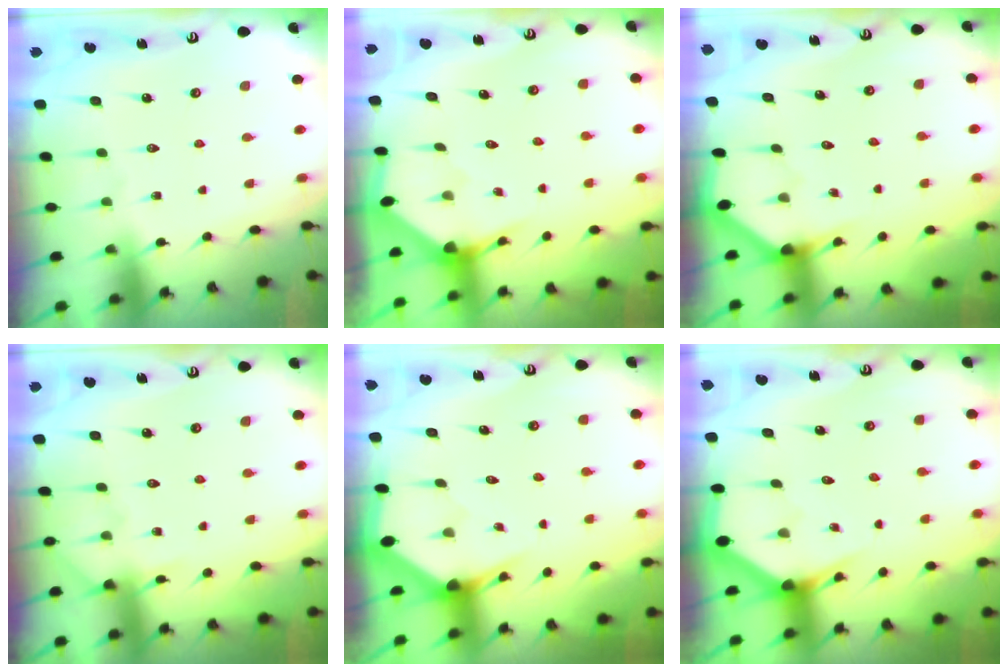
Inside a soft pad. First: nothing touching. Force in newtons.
{"total": 2.8, "press": 2.8, "slide": 0.3}
{"total": 2.9, "press": 2.9, "slide": 0.2}
{"total": 6.1, "press": 6.1, "slide": 0.6}
{"total": 3.1, "press": 3.1, "slide": 0.2}
{"total": 2.7, "press": 2.7, "slide": 0.1}